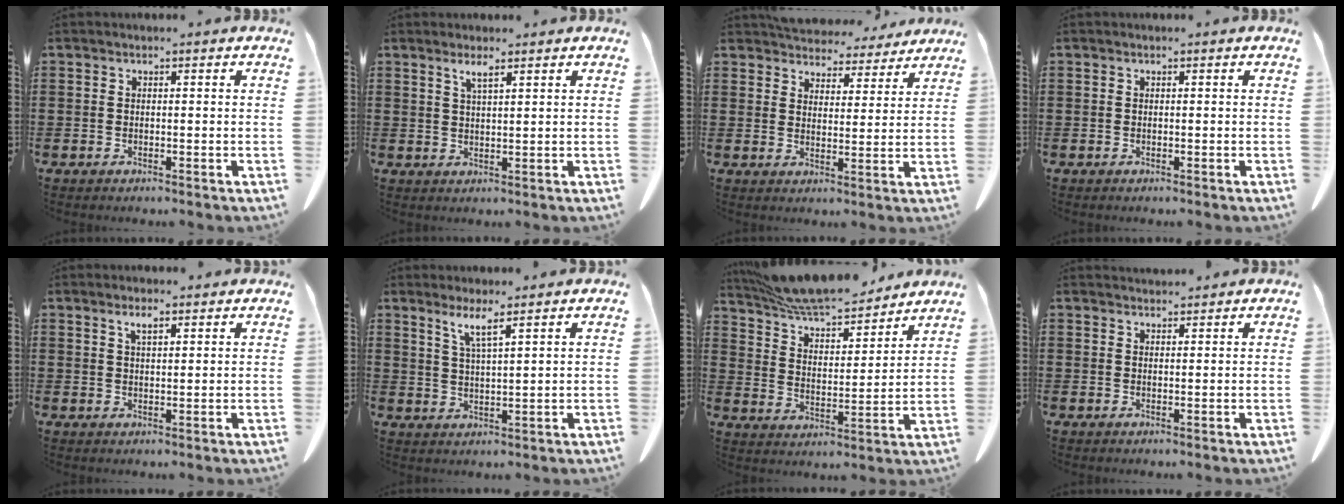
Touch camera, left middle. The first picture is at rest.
{"total": 2.4, "force": [1.7, 0.3, 1.6], "torque": [-0.035, 0.002, 0.030]}
{"total": 5.1, "force": [5.0, 1.0, 0.0], "torque": [-0.017, -0.030, 0.090]}
{"total": 0.0}
{"total": 2.4, "force": [1.7, 0.5, 1.5], "torque": [-0.025, -0.001, 0.028]}
{"total": 4.1, "force": [3.0, -0.2, 2.8], "torque": [-0.064, -0.004, 0.051]}
{"total": 8.3, "force": [7.7, 1.3, 2.8], "torque": [-0.088, -0.041, 0.138]}
{"total": 1.7, "force": [1.7, 0.2, 0.1], "torque": [-0.005, 0.001, 0.032]}